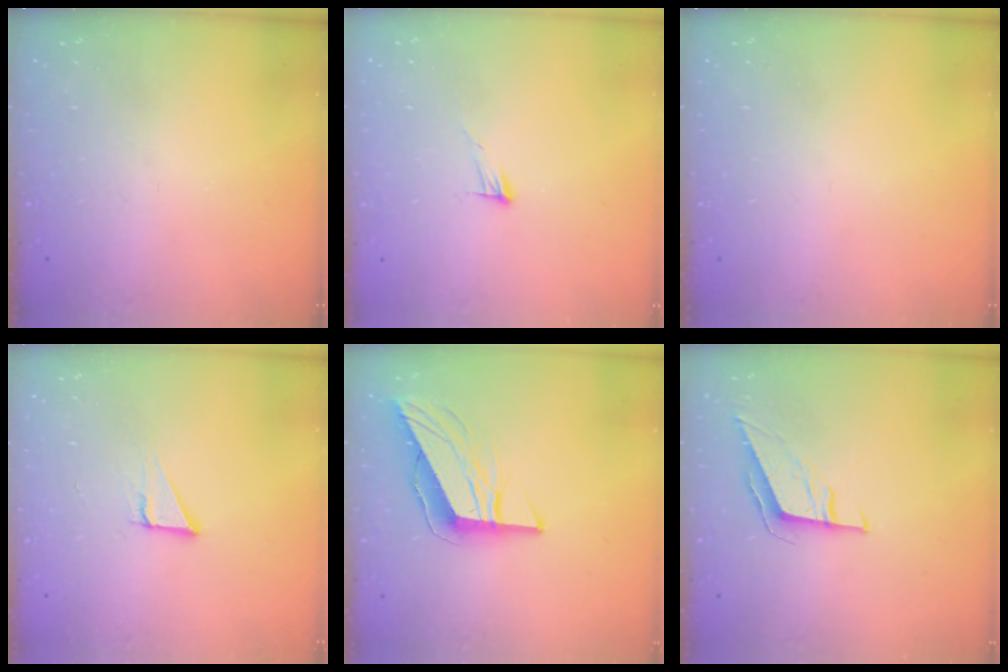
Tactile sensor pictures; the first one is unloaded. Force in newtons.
{"total": 5.2, "press": 5.1, "slide": 0.4}
{"total": 0.0}
{"total": 2.9, "press": 2.9, "slide": 0.1}
{"total": 9.9, "press": 9.9, "slide": 0.4}
{"total": 6.0, "press": 5.9, "slide": 0.9}